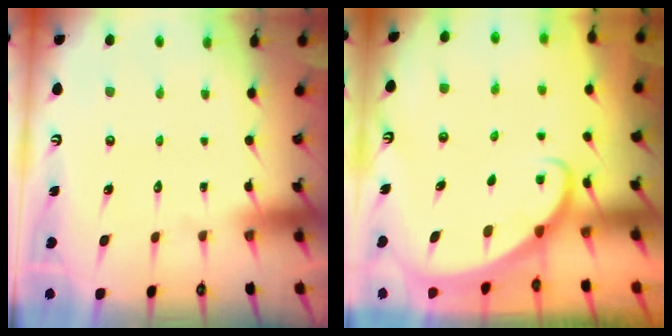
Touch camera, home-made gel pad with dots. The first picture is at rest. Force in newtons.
{"total": 1.9, "press": 1.9, "slide": 0.1}